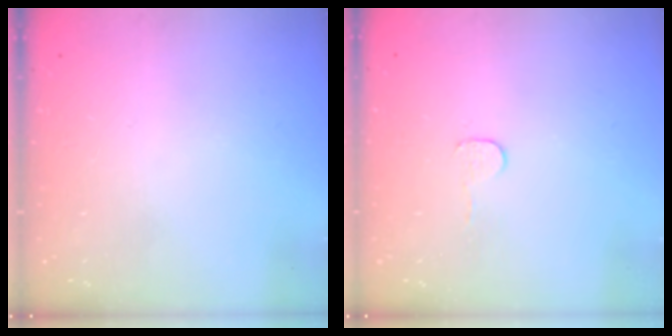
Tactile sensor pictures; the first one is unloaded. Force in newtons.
{"total": 3.0, "press": 3.0, "slide": 0.3}